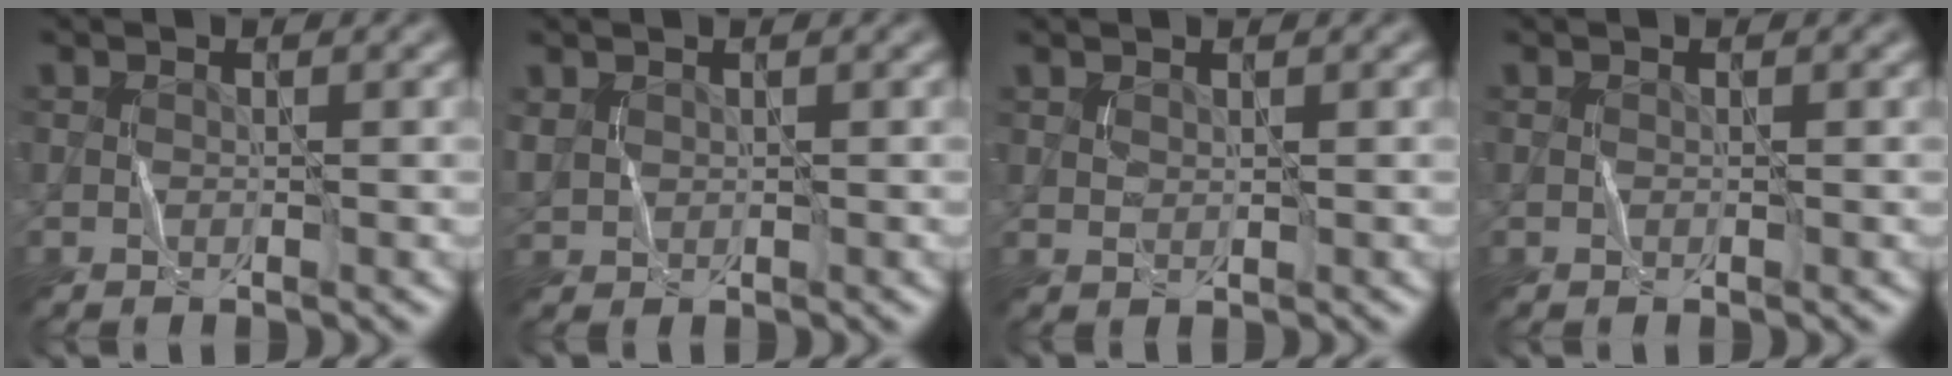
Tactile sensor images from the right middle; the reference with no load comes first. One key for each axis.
{"total": 1.3, "fx": 0.8, "fy": 1.0, "fz": 0.5, "tx": -0.015, "ty": 0.002, "tz": 0.021}
{"total": 0.7, "fx": 0.5, "fy": 0.3, "fz": 0.4, "tx": -0.012, "ty": -0.001, "tz": 0.013}
{"total": 0.0}